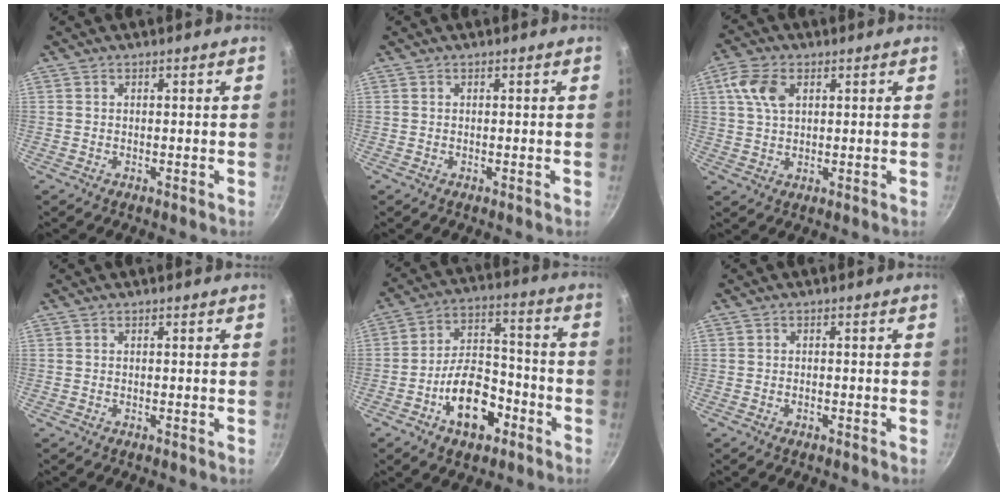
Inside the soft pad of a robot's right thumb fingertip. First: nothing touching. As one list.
[{"total": 0.0}, {"total": 7.0, "force": [2.3, 4.4, 5.0], "torque": [-0.093, 0.003, 0.039]}, {"total": 0.0}, {"total": 13.7, "force": [-6.2, 8.1, 9.2], "torque": [-0.123, 0.059, -0.102]}, {"total": 0.9, "force": [-0.5, 0.5, 0.6], "torque": [-0.011, 0.003, -0.010]}]